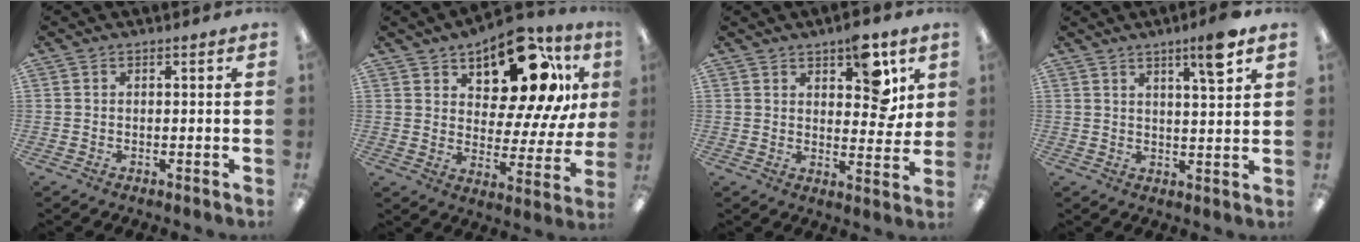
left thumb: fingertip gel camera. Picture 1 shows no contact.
{"total": 18.8, "force": [12.2, 8.5, 11.5], "torque": [-0.168, -0.069, 0.204]}
{"total": 10.8, "force": [5.9, 5.1, 7.4], "torque": [-0.075, -0.030, 0.095]}
{"total": 7.2, "force": [4.6, 0.7, 5.5], "torque": [-0.078, -0.020, 0.068]}